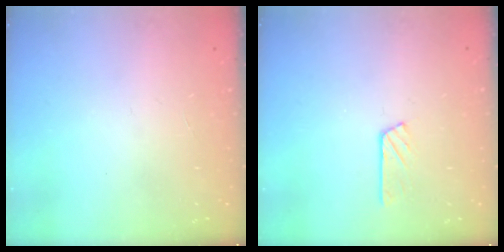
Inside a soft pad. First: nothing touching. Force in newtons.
{"total": 3.8, "press": 3.8, "slide": 0.5}